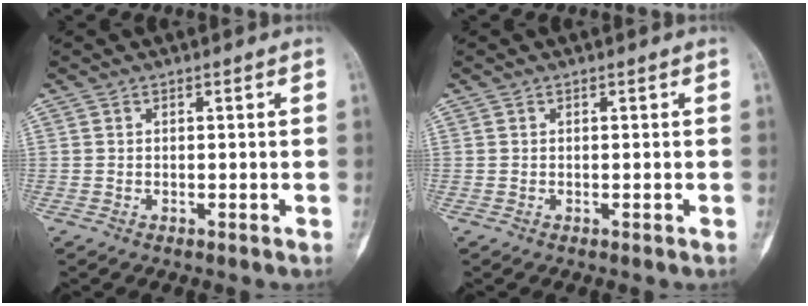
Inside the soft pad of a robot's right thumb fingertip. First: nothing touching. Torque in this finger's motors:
{"motor_torque": [0.09, -0.04, 0.08, -0.02, 0.00]}